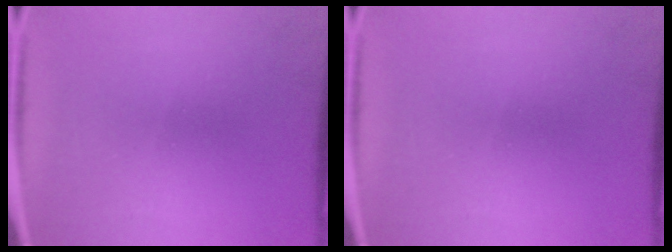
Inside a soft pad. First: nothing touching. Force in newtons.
{"total": 0.0}